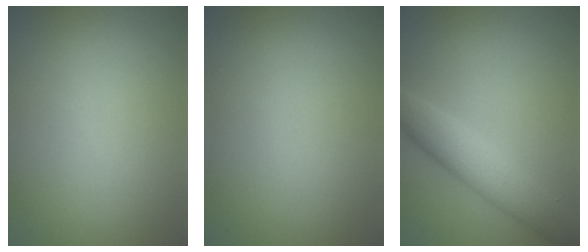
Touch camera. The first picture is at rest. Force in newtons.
{"total": 0.0}
{"total": 4.8, "press": 4.8, "slide": 0.0}